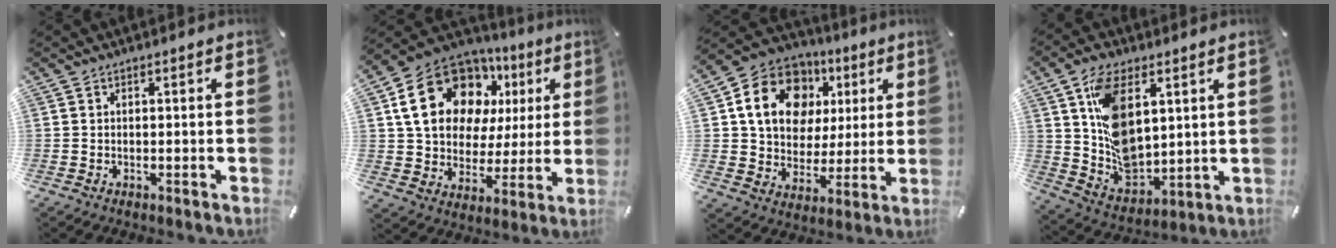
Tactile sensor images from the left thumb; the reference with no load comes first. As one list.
[{"total": 20.3, "force": [8.0, 15.0, 11.1], "torque": [-0.187, -0.023, 0.150]}, {"total": 17.0, "force": [5.8, 13.7, 8.4], "torque": [-0.148, -0.009, 0.110]}, {"total": 13.9, "force": [4.8, 8.6, 9.9], "torque": [-0.203, -0.012, 0.093]}]